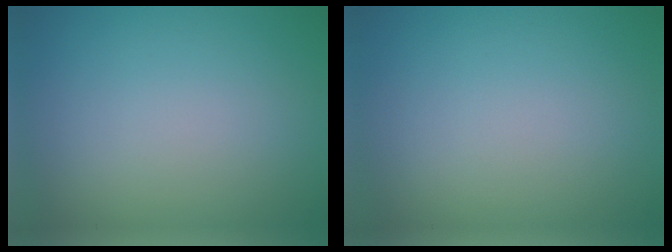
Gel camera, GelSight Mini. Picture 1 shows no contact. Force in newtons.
{"total": 0.0}